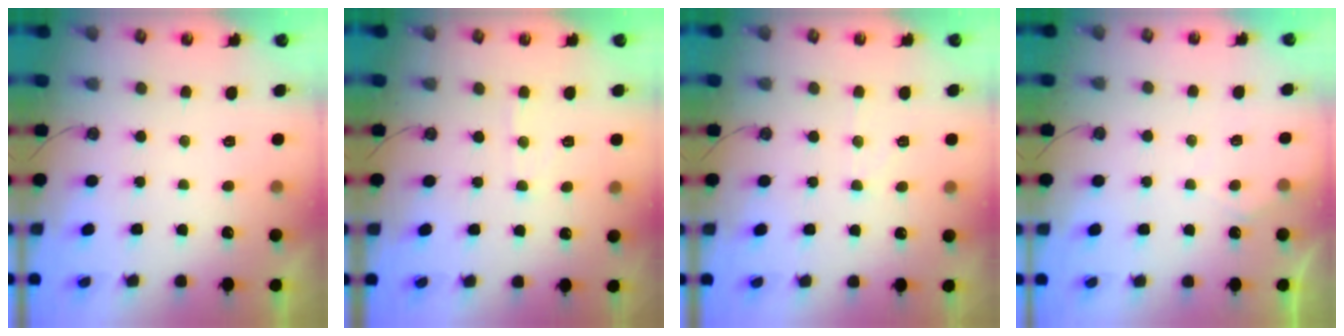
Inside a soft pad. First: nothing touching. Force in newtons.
{"total": 4.7, "press": 4.7, "slide": 0.6}
{"total": 7.2, "press": 7.2, "slide": 0.7}
{"total": 2.9, "press": 2.9, "slide": 0.4}